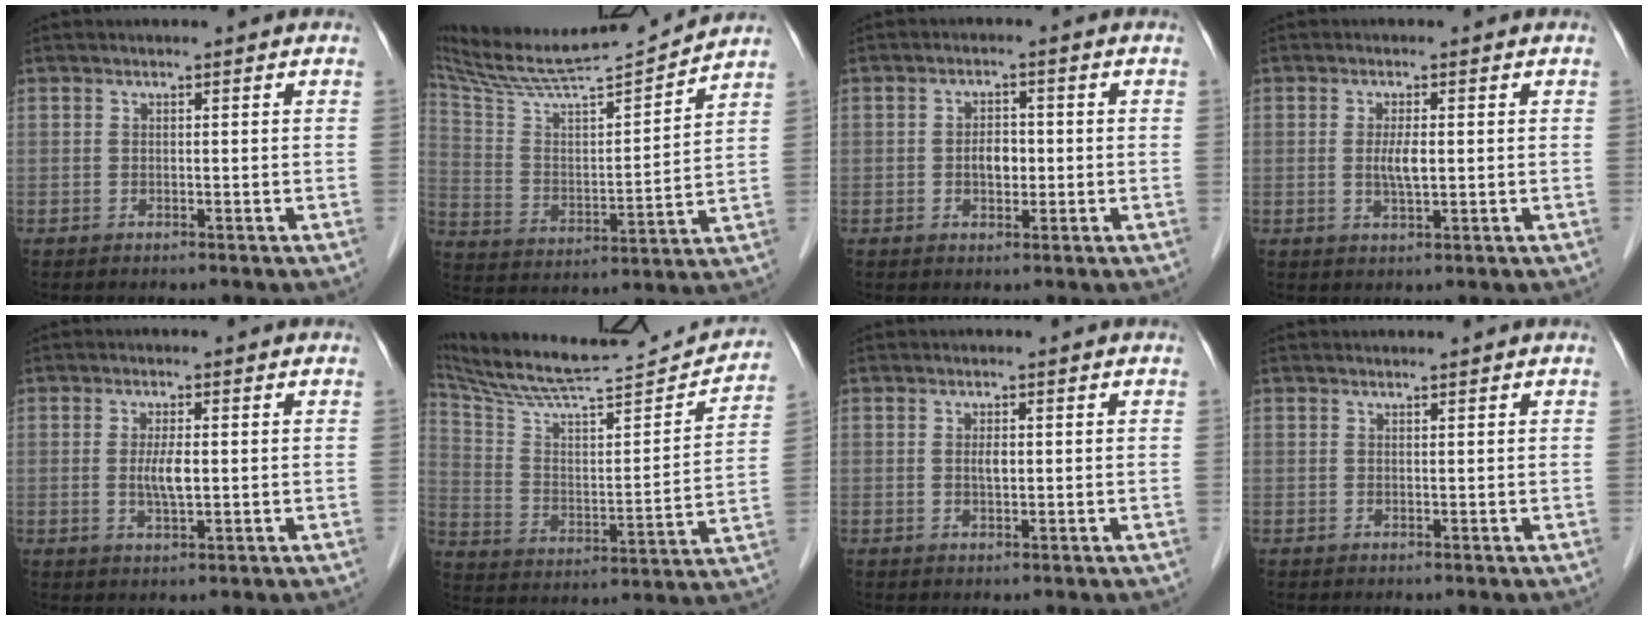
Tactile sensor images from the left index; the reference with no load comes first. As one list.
[{"total": 16.8, "force": [15.9, -0.7, 5.4], "torque": [-0.107, -0.006, 0.272]}, {"total": 3.0, "force": [-0.4, 1.8, 2.3], "torque": [-0.040, 0.006, -0.004]}, {"total": 2.7, "force": [0.1, 0.5, 2.7], "torque": [-0.055, -0.004, 0.005]}, {"total": 3.2, "force": [0.1, 0.6, 3.2], "torque": [-0.064, -0.005, 0.005]}, {"total": 24.1, "force": [22.5, 1.6, 8.5], "torque": [-0.144, -0.027, 0.335]}, {"total": 1.2, "force": [0.3, 0.4, 1.1], "torque": [-0.021, -0.002, 0.005]}, {"total": 1.1, "force": [1.1, -0.1, 0.2], "torque": [-0.005, 0.008, 0.022]}]